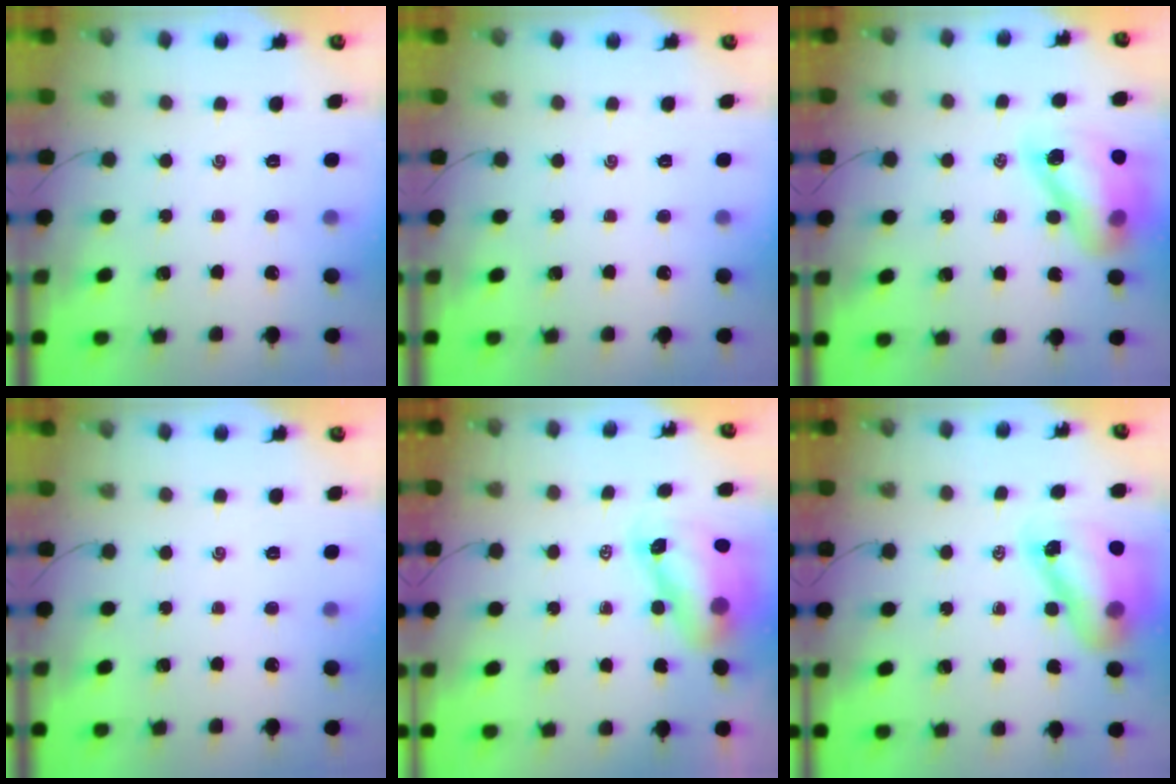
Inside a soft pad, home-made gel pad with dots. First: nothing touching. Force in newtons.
{"total": 0.0}
{"total": 14.3, "press": 13.8, "slide": 3.7}
{"total": 0.0}
{"total": 8.4, "press": 8.1, "slide": 2.2}
{"total": 12.4, "press": 11.9, "slide": 3.7}